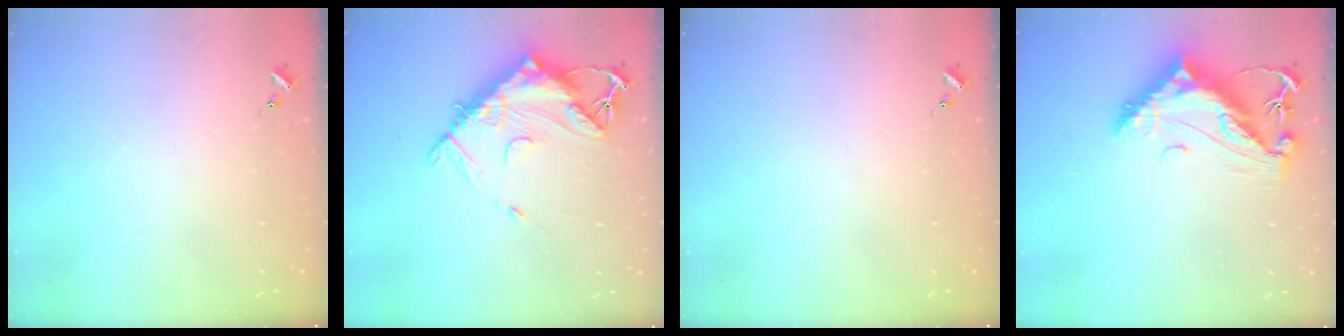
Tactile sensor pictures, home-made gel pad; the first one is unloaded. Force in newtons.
{"total": 14.5, "press": 14.4, "slide": 1.4}
{"total": 0.0}
{"total": 13.0, "press": 12.9, "slide": 1.6}